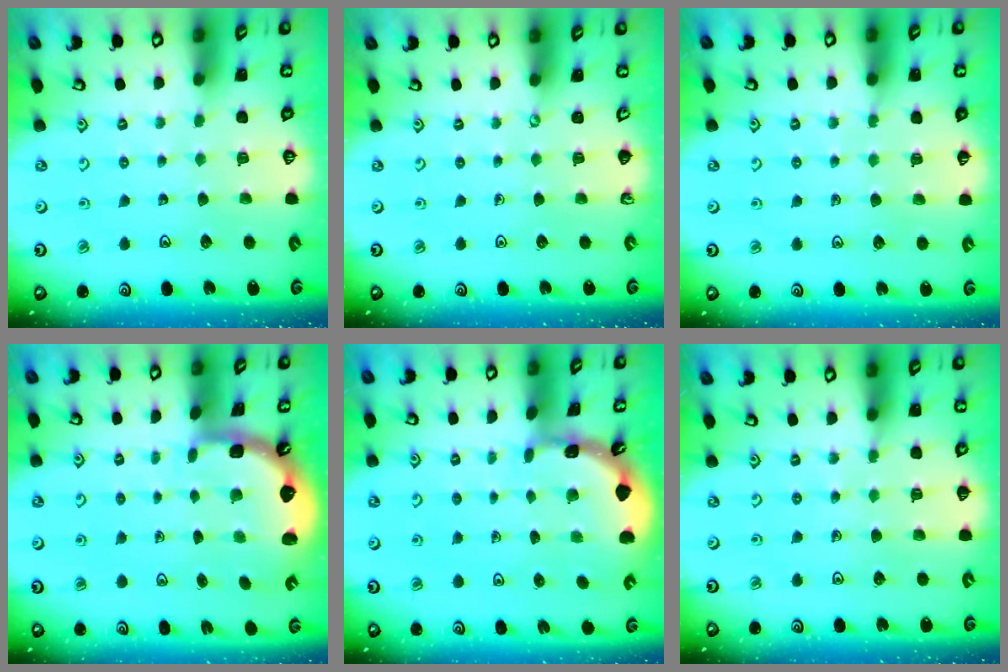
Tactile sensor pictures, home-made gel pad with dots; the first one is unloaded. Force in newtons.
{"total": 0.0}
{"total": 4.7, "press": 4.6, "slide": 0.8}
{"total": 2.5, "press": 1.7, "slide": 1.8}
{"total": 1.7, "press": 1.7, "slide": 0.1}
{"total": 4.7, "press": 4.6, "slide": 0.6}